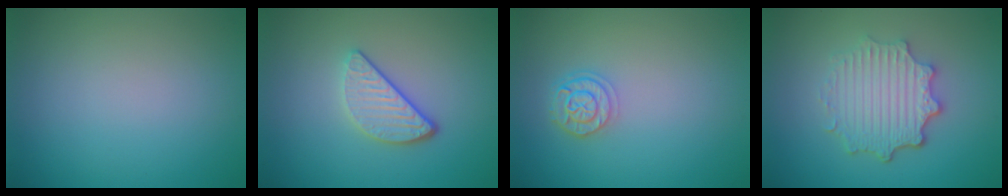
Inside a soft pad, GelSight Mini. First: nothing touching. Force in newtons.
{"total": 3.3, "press": 2.6, "slide": 2.0}
{"total": 2.5, "press": 2.1, "slide": 1.4}
{"total": 4.9, "press": 3.8, "slide": 3.0}